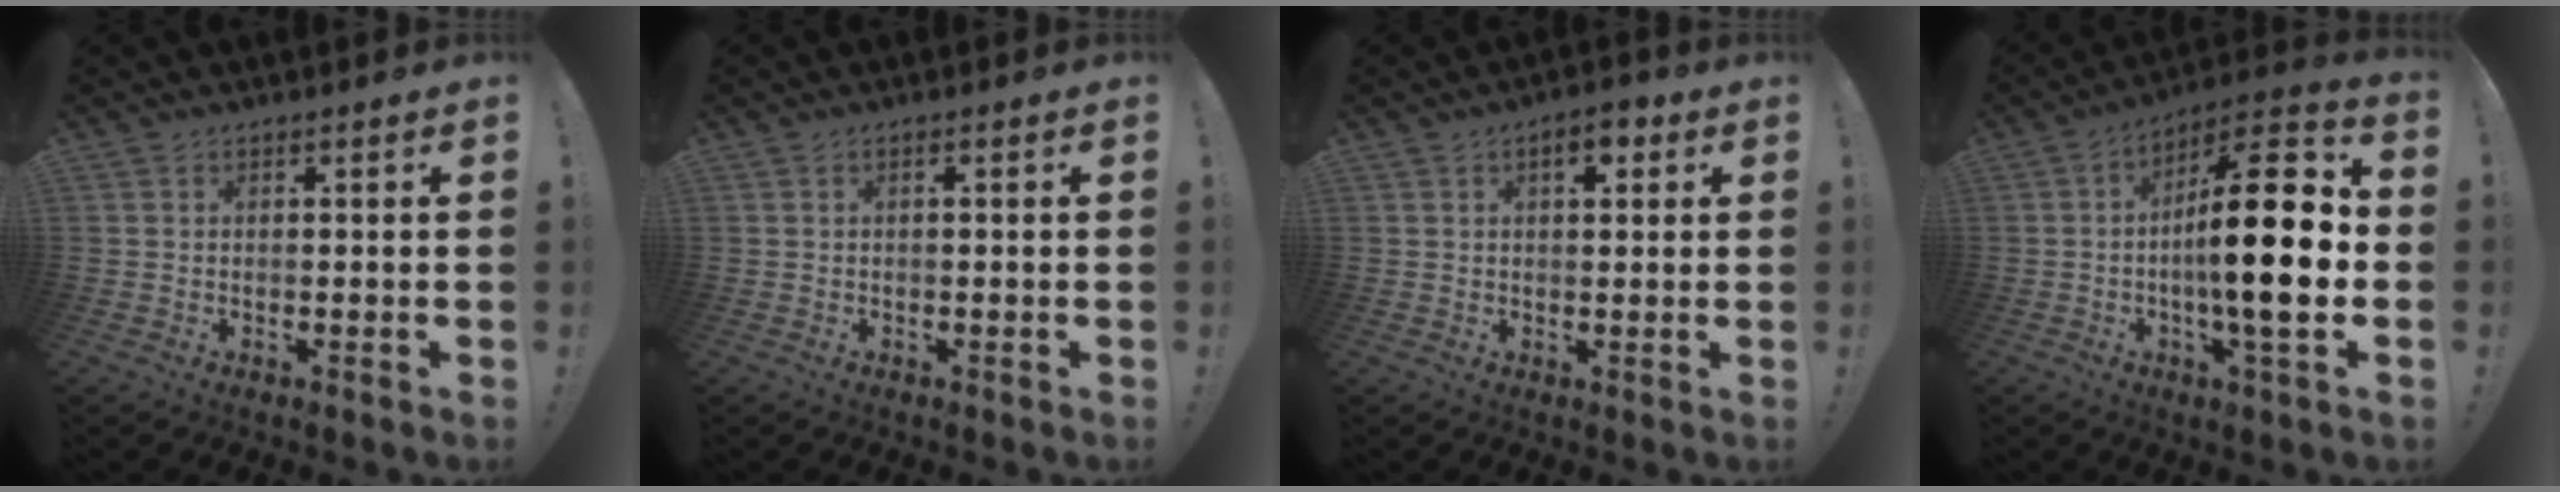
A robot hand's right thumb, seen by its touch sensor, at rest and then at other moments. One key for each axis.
{"total": 0.7, "fx": -0.3, "fy": 0.0, "fz": 0.6, "tx": -0.013, "ty": 0.000, "tz": -0.005}
{"total": 4.9, "fx": 2.2, "fy": 2.5, "fz": 3.7, "tx": -0.037, "ty": -0.004, "tz": 0.031}
{"total": 21.6, "fx": -1.8, "fy": 5.2, "fz": 20.9, "tx": -0.357, "ty": 0.001, "tz": -0.040}